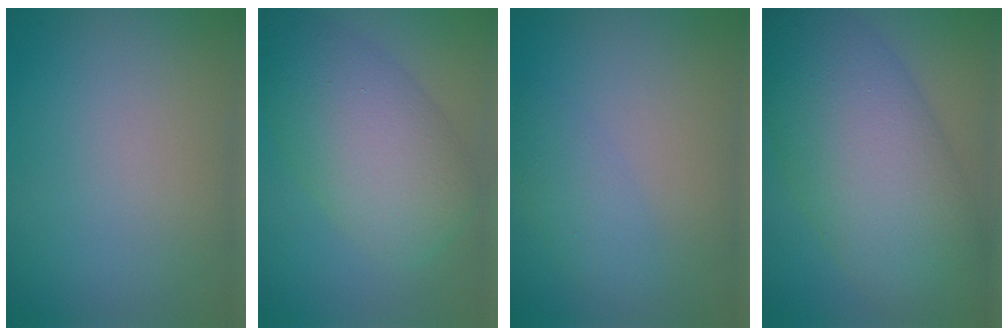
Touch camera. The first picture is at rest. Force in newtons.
{"total": 7.8, "press": 7.7, "slide": 0.3}
{"total": 2.2, "press": 2.2, "slide": 0.0}
{"total": 12.3, "press": 12.2, "slide": 0.4}